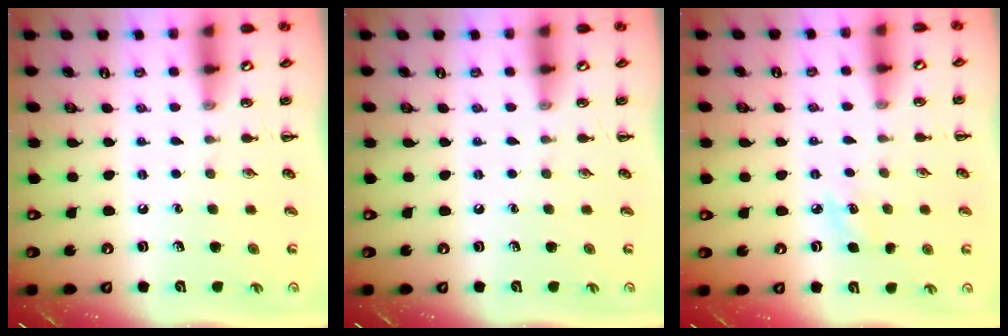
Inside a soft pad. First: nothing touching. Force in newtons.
{"total": 0.0}
{"total": 4.8, "press": 4.6, "slide": 1.3}